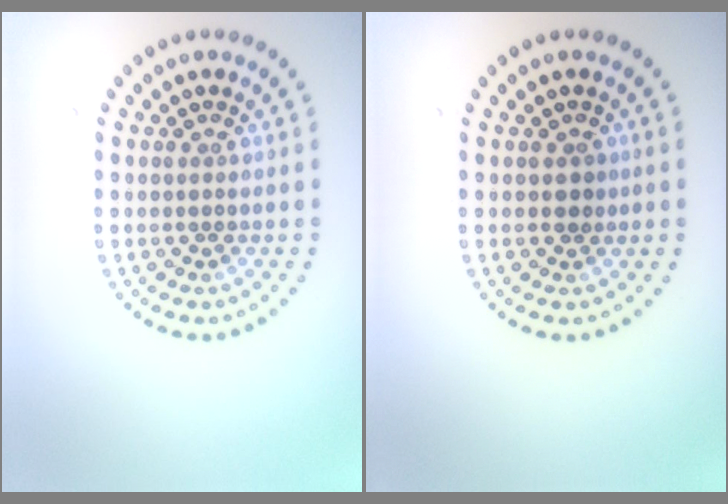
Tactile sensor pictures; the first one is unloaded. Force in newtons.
{"total": 0.8, "press": 0.8, "slide": 0.3}